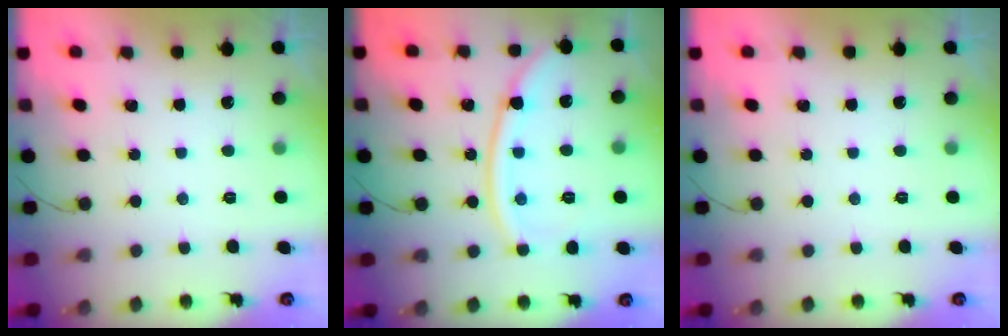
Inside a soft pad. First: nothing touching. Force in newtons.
{"total": 13.7, "press": 13.6, "slide": 1.7}
{"total": 0.0}